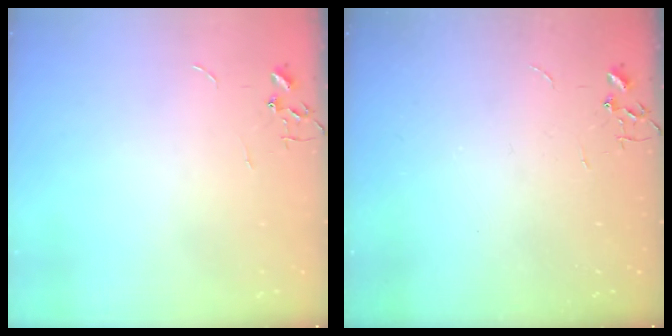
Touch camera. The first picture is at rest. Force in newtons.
{"total": 0.0}